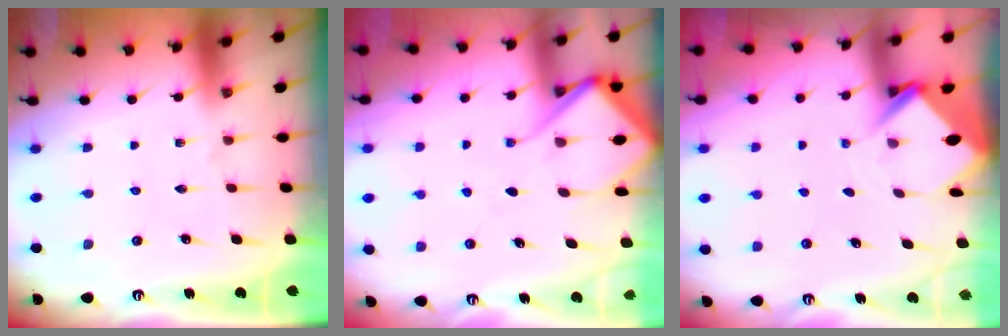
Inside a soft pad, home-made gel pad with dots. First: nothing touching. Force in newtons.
{"total": 7.7, "press": 7.7, "slide": 0.7}
{"total": 3.9, "press": 3.9, "slide": 0.2}